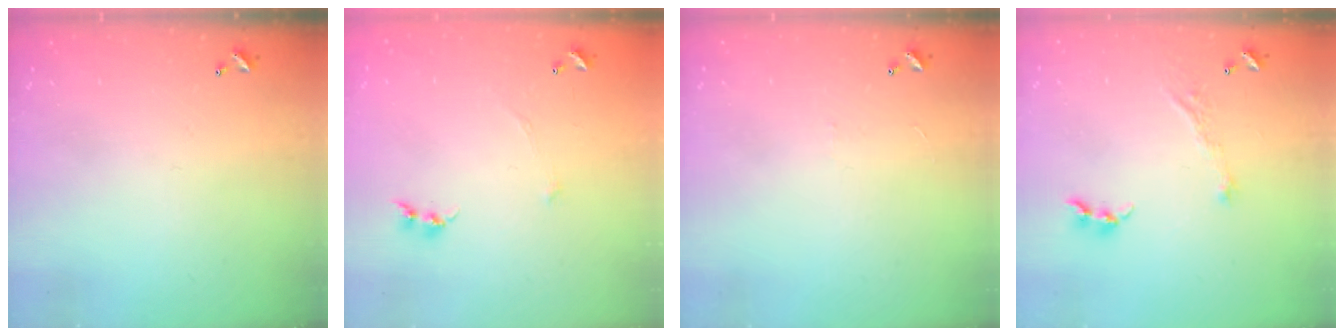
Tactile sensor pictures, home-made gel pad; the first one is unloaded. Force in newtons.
{"total": 4.8, "press": 4.7, "slide": 0.6}
{"total": 1.3, "press": 1.3, "slide": 0.4}
{"total": 2.9, "press": 2.8, "slide": 0.4}